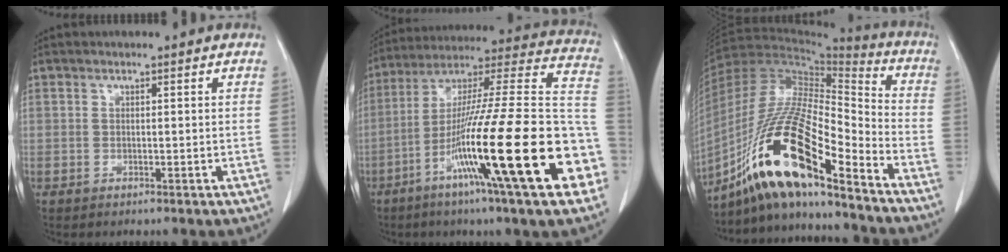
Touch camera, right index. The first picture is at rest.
{"total": 31.6, "force": [-11.1, 2.2, 29.5], "torque": [-0.400, -0.029, -0.194]}
{"total": 19.6, "force": [-13.2, 2.8, 14.3], "torque": [-0.289, -0.009, -0.239]}